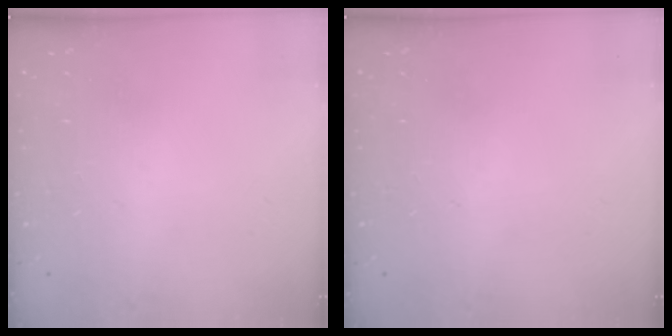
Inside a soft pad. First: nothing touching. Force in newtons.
{"total": 0.0}